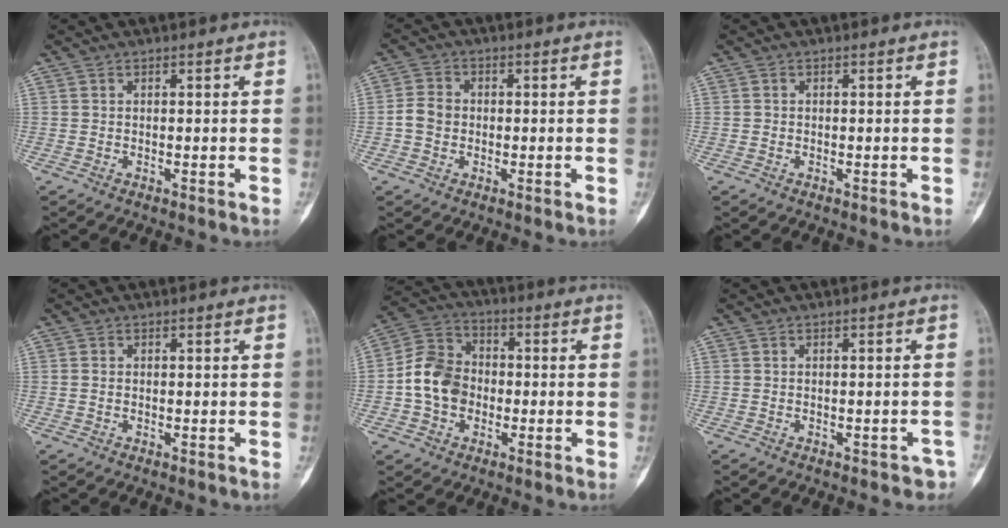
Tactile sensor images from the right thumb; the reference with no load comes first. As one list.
[{"total": 4.2, "force": [-0.5, 3.6, 2.2], "torque": [-0.034, 0.012, -0.015]}, {"total": 0.0}, {"total": 0.6, "force": [-0.1, 0.4, 0.4], "torque": [-0.008, 0.001, -0.003]}, {"total": 10.2, "force": [-1.6, 8.3, 5.7], "torque": [-0.092, 0.034, -0.042]}, {"total": 3.3, "force": [-2.5, 1.6, 1.2], "torque": [-0.006, 0.019, -0.023]}]